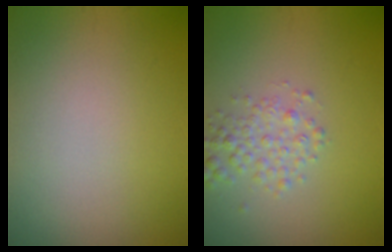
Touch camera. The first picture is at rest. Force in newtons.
{"total": 2.2, "press": 2.2, "slide": 0.1}